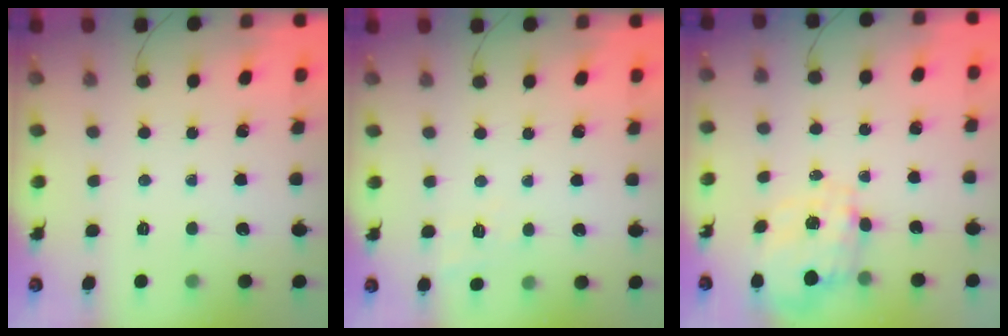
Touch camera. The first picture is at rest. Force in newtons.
{"total": 8.5, "press": 8.2, "slide": 2.1}
{"total": 2.9, "press": 2.7, "slide": 1.0}